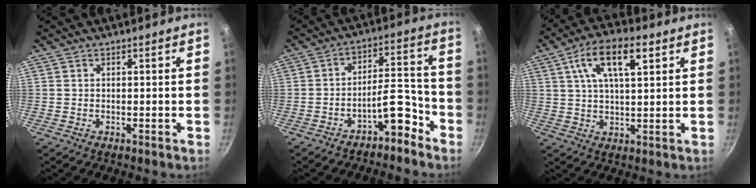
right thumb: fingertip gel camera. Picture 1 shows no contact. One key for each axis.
{"total": 8.2, "fx": -5.4, "fy": 3.1, "fz": 5.3, "tx": -0.056, "ty": 0.069, "tz": -0.078}
{"total": 11.8, "fx": 4.9, "fy": 4.8, "fz": 9.7, "tx": -0.159, "ty": 0.002, "tz": 0.081}